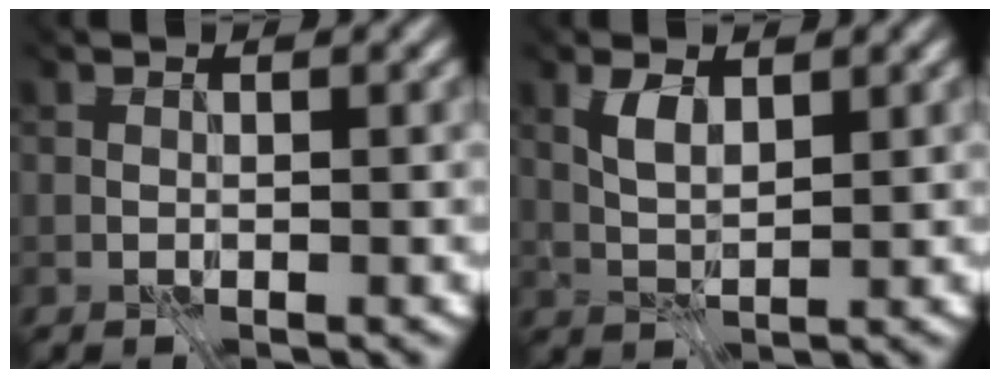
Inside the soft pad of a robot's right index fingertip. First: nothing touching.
{"total": 1.1, "force": [-0.5, 0.1, 0.9], "torque": [-0.031, -0.013, 0.015]}